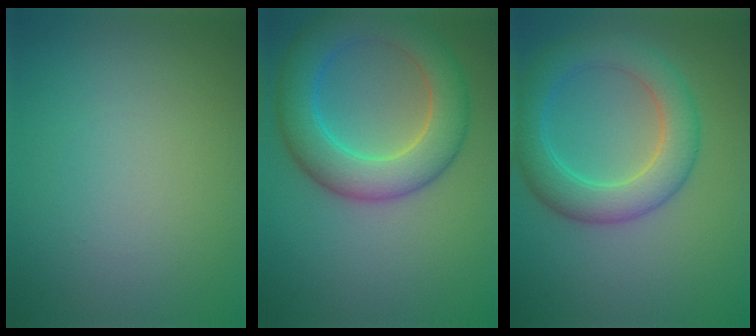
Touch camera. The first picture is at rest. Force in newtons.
{"total": 7.4, "press": 7.4, "slide": 0.3}
{"total": 5.6, "press": 5.6, "slide": 0.1}